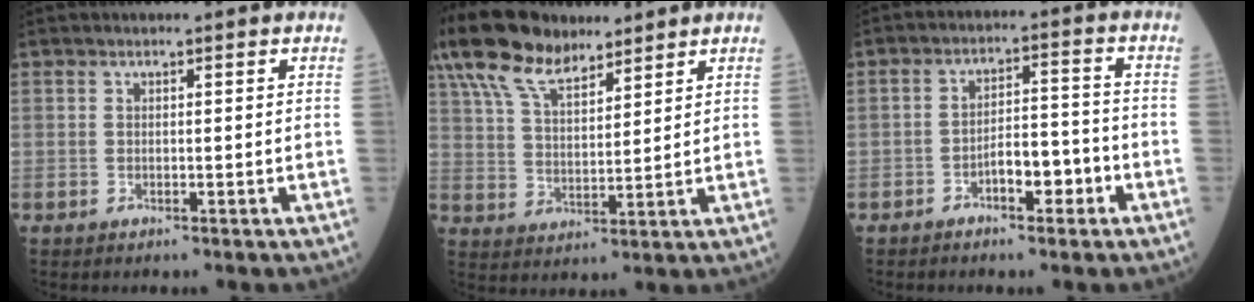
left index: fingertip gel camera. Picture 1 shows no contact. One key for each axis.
{"total": 14.4, "fx": 10.6, "fy": 5.5, "fz": 8.0, "tx": -0.184, "ty": 0.041, "tz": 0.202}
{"total": 5.7, "fx": -3.0, "fy": 1.9, "fz": 4.4, "tx": -0.074, "ty": 0.016, "tz": -0.051}